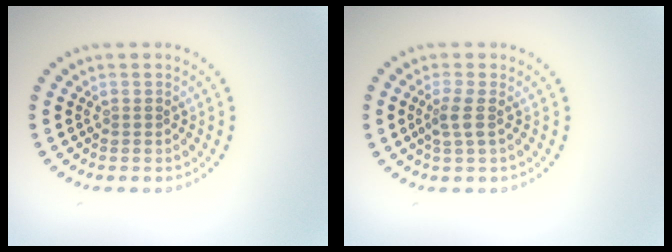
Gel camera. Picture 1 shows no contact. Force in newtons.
{"total": 1.6, "press": 1.3, "slide": 1.0}